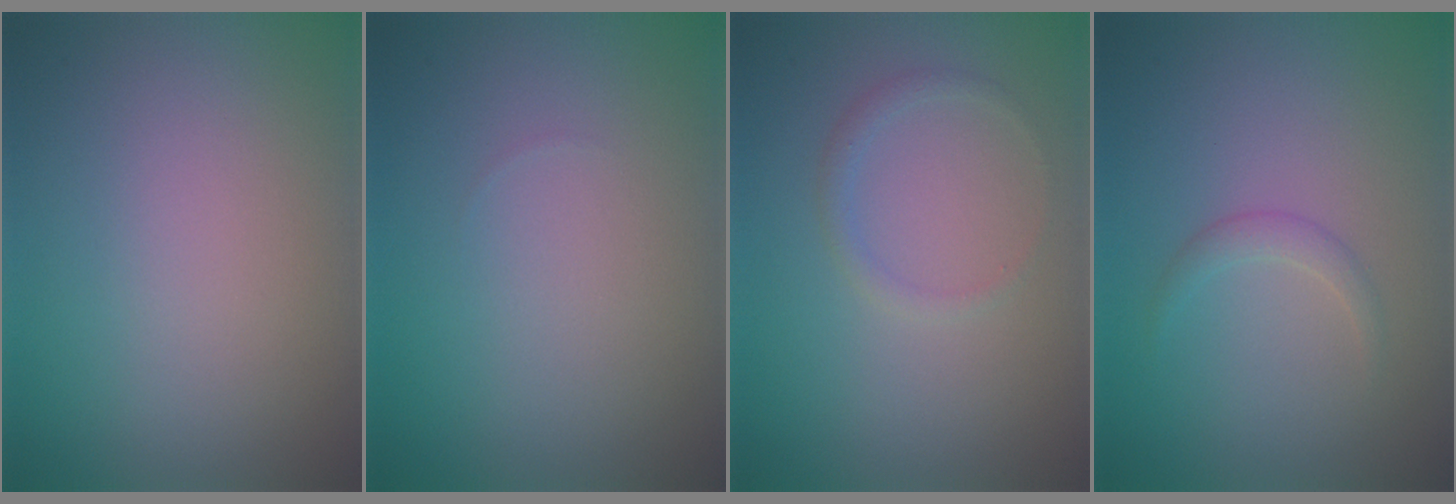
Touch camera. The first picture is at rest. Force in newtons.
{"total": 0.0}
{"total": 1.0, "press": 1.0, "slide": 0.0}
{"total": 1.2, "press": 1.2, "slide": 0.1}